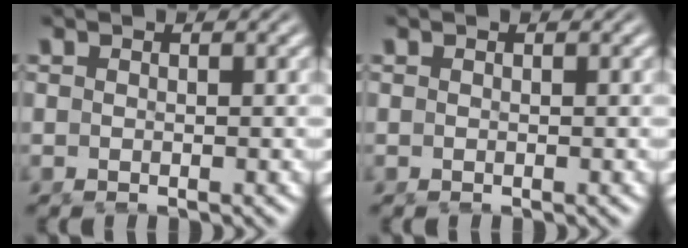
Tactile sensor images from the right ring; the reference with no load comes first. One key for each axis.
{"total": 0.0}